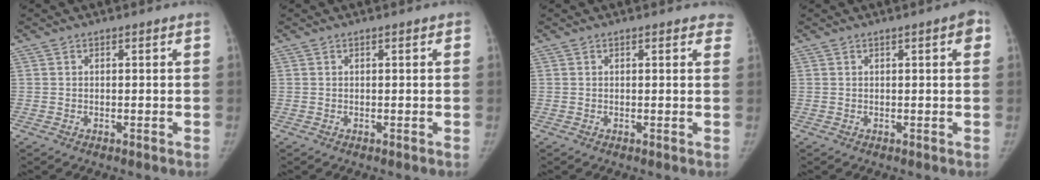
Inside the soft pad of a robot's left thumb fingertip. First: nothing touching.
{"total": 0.0}
{"total": 2.4, "force": [1.9, 1.2, 0.6], "torque": [0.026, -0.004, 0.005]}
{"total": 2.6, "force": [0.9, 0.7, 2.3], "torque": [-0.022, 0.003, 0.007]}